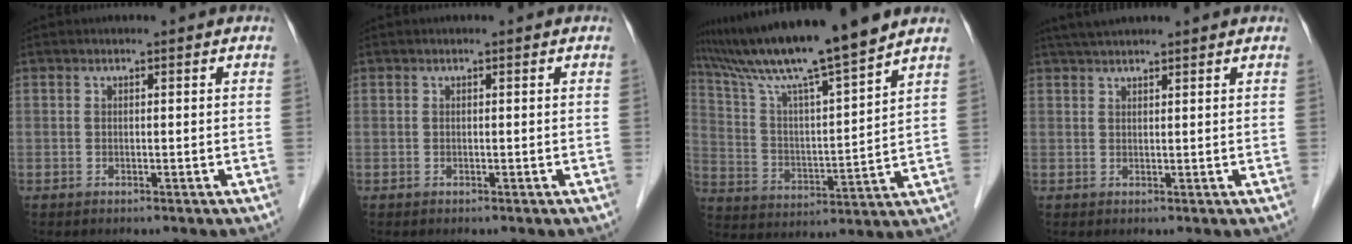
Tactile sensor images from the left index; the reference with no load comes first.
{"total": 0.0}
{"total": 16.3, "force": [14.0, -1.2, 8.2], "torque": [-0.151, 0.004, 0.243]}
{"total": 4.7, "force": [4.3, 0.2, 2.0], "torque": [-0.031, 0.034, 0.072]}